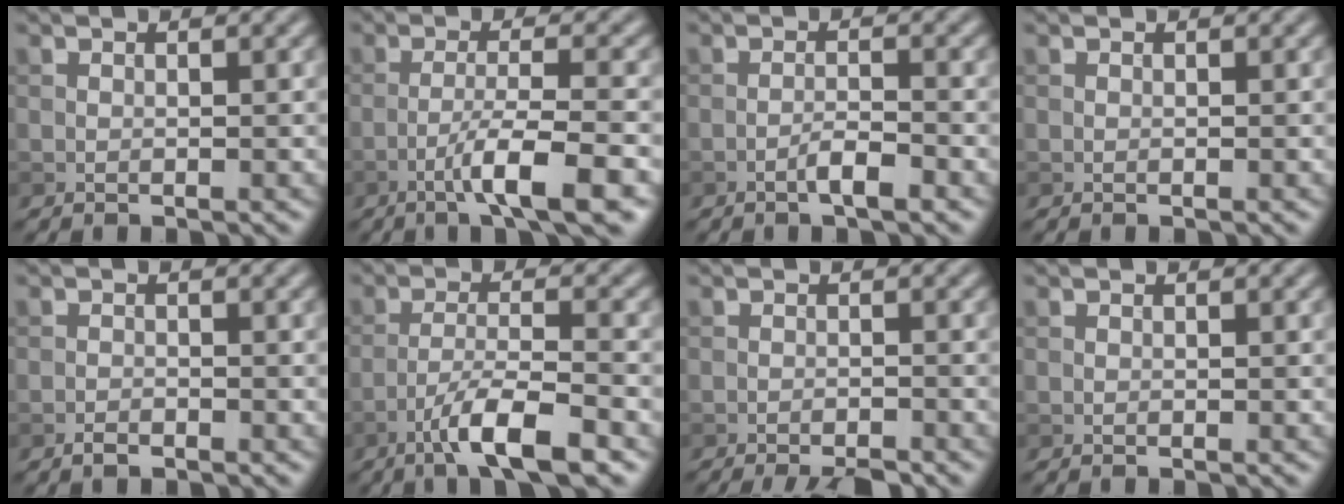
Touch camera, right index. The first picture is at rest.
{"total": 6.2, "force": [-3.0, 0.7, 5.4], "torque": [-0.083, 0.007, -0.056]}
{"total": 2.2, "force": [-1.2, 0.3, 1.8], "torque": [-0.032, 0.006, -0.025]}
{"total": 0.0}
{"total": 1.0, "force": [-0.8, 0.4, 0.5], "torque": [-0.008, 0.001, -0.016]}
{"total": 6.4, "force": [-3.9, 1.1, 5.0], "torque": [-0.083, 0.005, -0.071]}
{"total": 3.7, "force": [-3.1, 0.4, 2.1], "torque": [-0.036, -0.007, -0.051]}
{"total": 0.0}